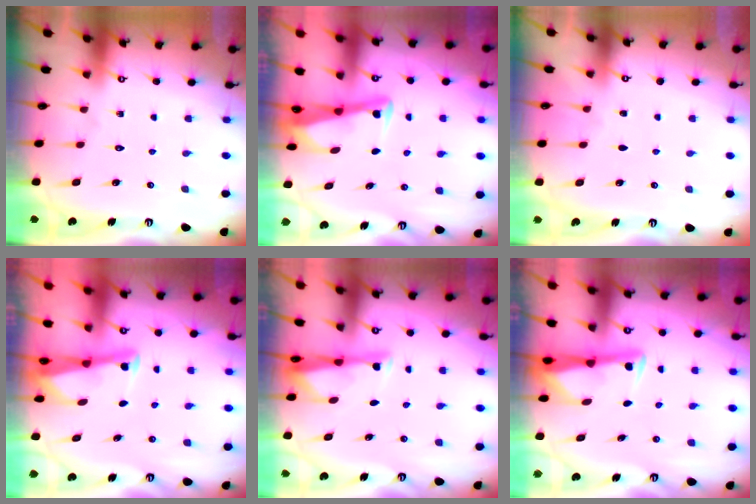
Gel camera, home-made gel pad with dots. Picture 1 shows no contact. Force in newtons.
{"total": 3.3, "press": 3.3, "slide": 0.4}
{"total": 2.4, "press": 2.4, "slide": 0.4}
{"total": 2.5, "press": 2.5, "slide": 0.1}
{"total": 3.2, "press": 3.2, "slide": 0.4}
{"total": 3.1, "press": 3.1, "slide": 0.3}